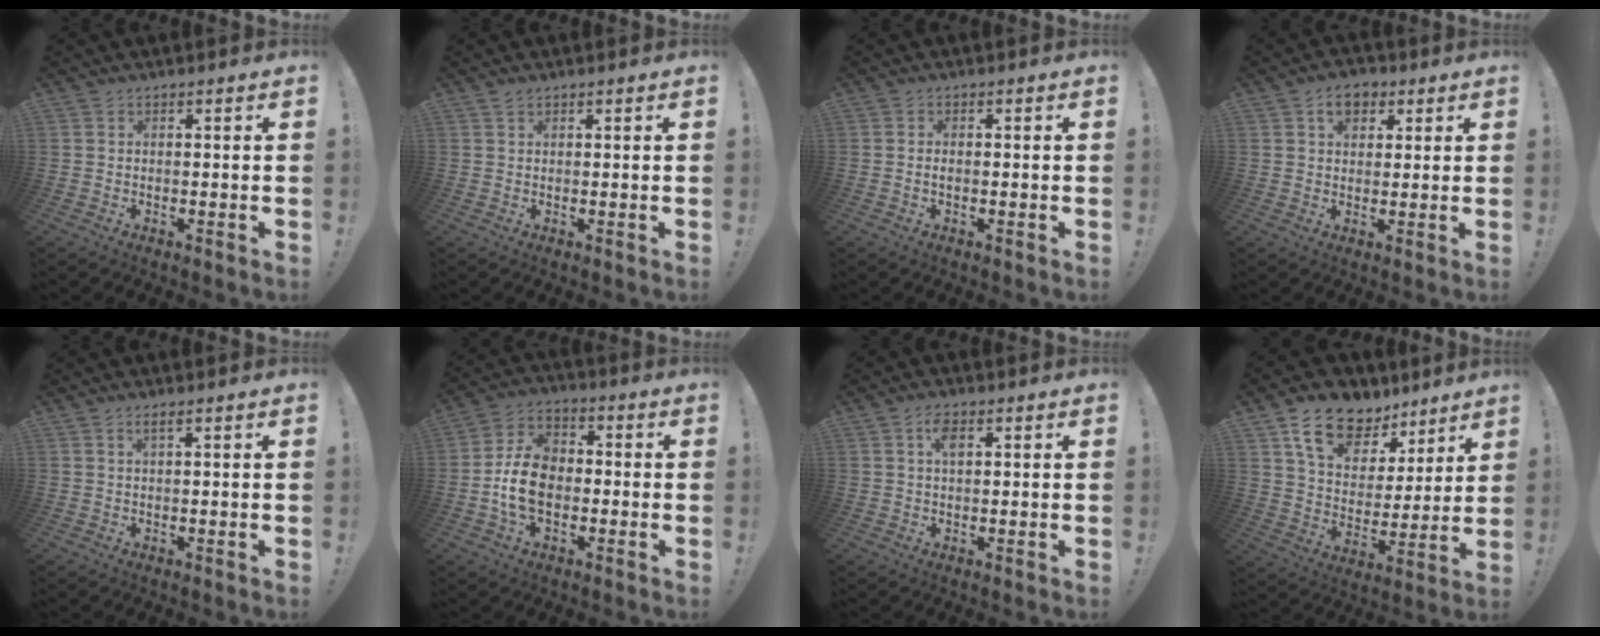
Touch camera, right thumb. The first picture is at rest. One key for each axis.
{"total": 1.0, "fx": 0.8, "fy": 0.5, "fz": 0.3, "tx": -0.004, "ty": -0.001, "tz": 0.015}
{"total": 0.9, "fx": -0.3, "fy": 0.5, "fz": 0.7, "tx": -0.015, "ty": 0.004, "tz": -0.005}
{"total": 6.2, "fx": 2.7, "fy": 4.5, "fz": 3.3, "tx": -0.052, "ty": 0.005, "tz": 0.049}
{"total": 1.6, "fx": 0.7, "fy": 0.0, "fz": 1.4, "tx": -0.025, "ty": -0.002, "tz": 0.010}
{"total": 12.5, "fx": -2.4, "fy": 8.9, "fz": 8.5, "tx": -0.156, "ty": 0.015, "tz": -0.043}
{"total": 3.9, "fx": 1.4, "fy": 1.9, "fz": 3.0, "tx": -0.056, "ty": 0.003, "tz": 0.022}
{"total": 15.5, "fx": 10.5, "fy": 9.1, "fz": 7.0, "tx": -0.122, "ty": -0.058, "tz": 0.193}